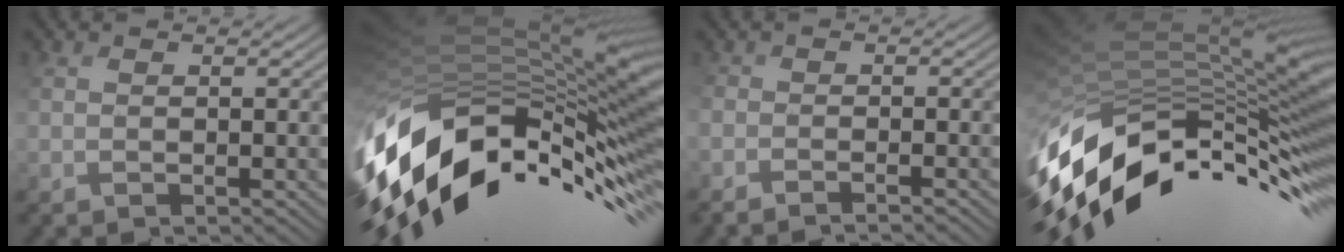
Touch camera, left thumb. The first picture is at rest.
{"total": 16.3, "force": [-5.8, 7.2, 13.4], "torque": [-0.291, -0.017, -0.083]}
{"total": 2.7, "force": [-2.6, 0.0, 0.5], "torque": [-0.004, 0.000, -0.048]}
{"total": 15.0, "force": [-6.1, 6.0, 12.3], "torque": [-0.263, 0.003, -0.097]}